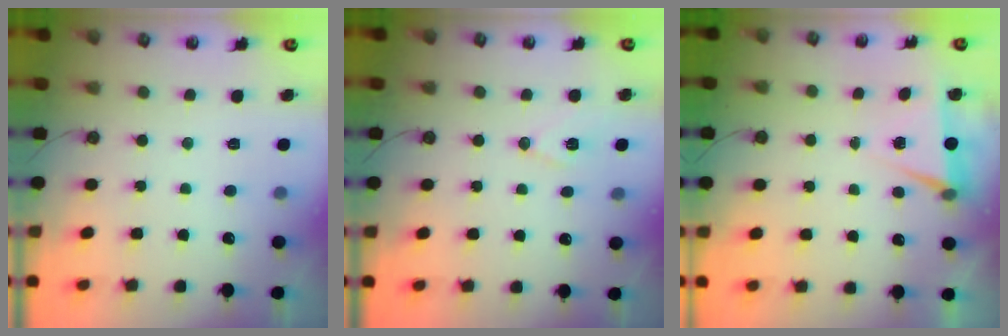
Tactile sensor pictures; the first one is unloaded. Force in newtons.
{"total": 7.8, "press": 7.0, "slide": 3.5}
{"total": 5.1, "press": 2.3, "slide": 4.5}